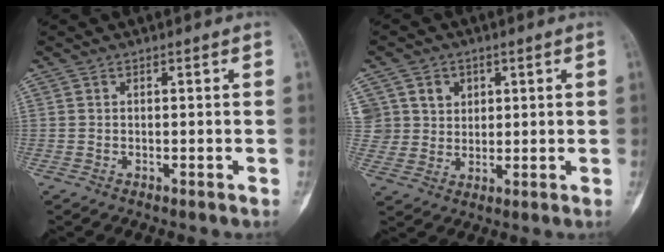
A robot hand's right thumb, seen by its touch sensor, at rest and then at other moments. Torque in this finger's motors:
{"motor_torque": [0.04, 0.27, 0.79, 0.27, 0.26]}